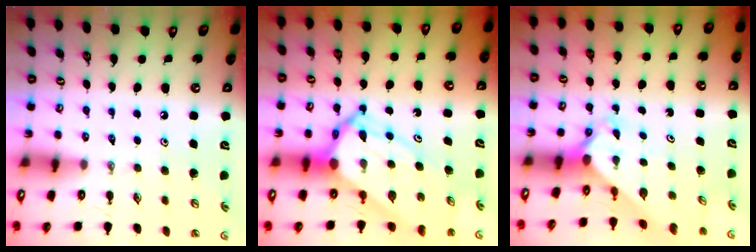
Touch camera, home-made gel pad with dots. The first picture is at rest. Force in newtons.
{"total": 12.6, "press": 12.6, "slide": 1.3}
{"total": 2.4, "press": 2.4, "slide": 0.3}